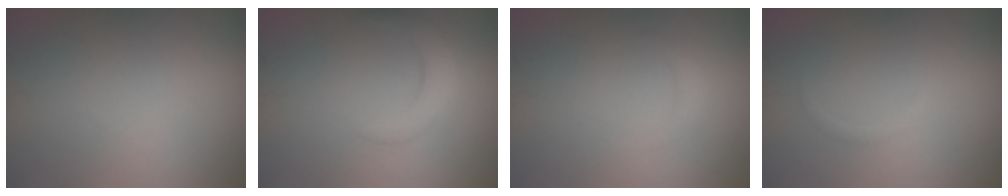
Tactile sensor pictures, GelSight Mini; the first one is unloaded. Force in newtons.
{"total": 2.8, "press": 2.8, "slide": 0.1}
{"total": 1.0, "press": 1.0, "slide": 0.1}
{"total": 0.6, "press": 0.6, "slide": 0.0}